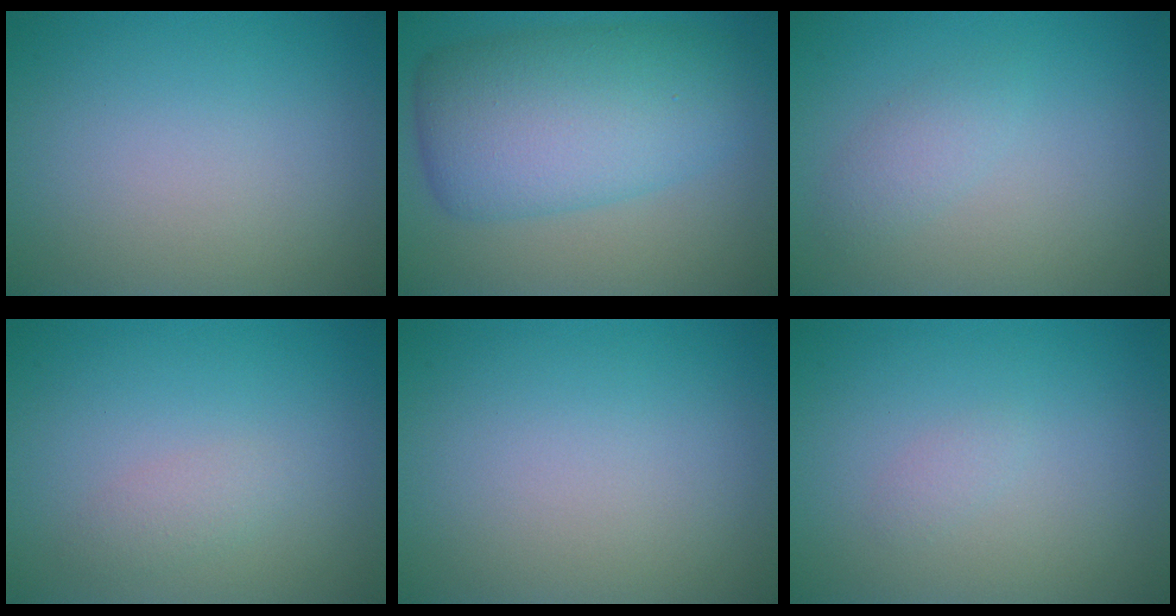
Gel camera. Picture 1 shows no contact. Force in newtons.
{"total": 9.3, "press": 9.3, "slide": 0.1}
{"total": 1.5, "press": 1.5, "slide": 0.1}
{"total": 1.3, "press": 1.3, "slide": 0.0}
{"total": 0.0}
{"total": 0.6, "press": 0.6, "slide": 0.0}